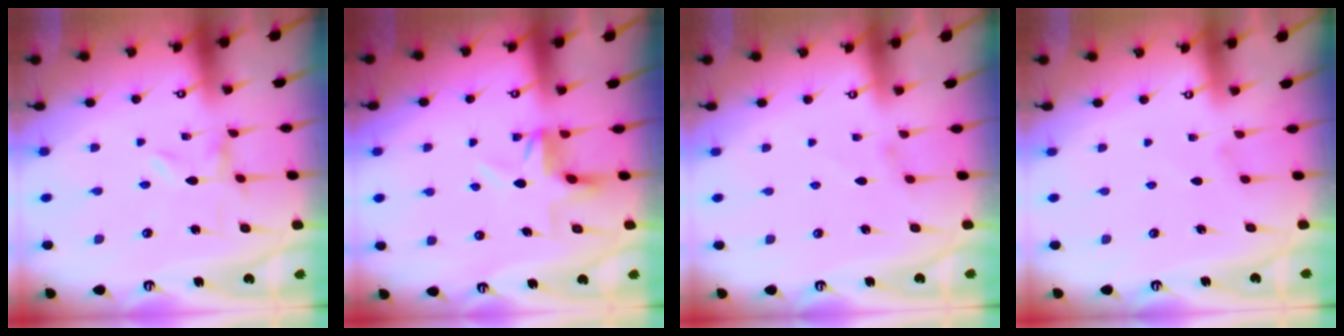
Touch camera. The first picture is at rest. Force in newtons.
{"total": 3.9, "press": 3.9, "slide": 0.5}
{"total": 1.6, "press": 1.5, "slide": 0.4}
{"total": 0.0}